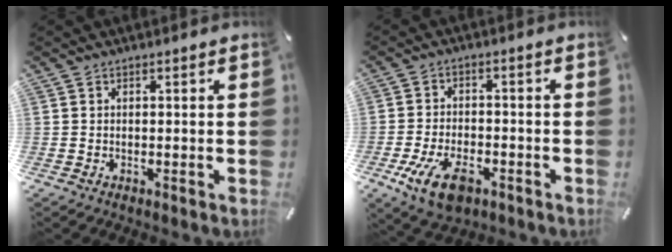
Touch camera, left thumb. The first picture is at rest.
{"total": 9.8, "force": [-4.7, 5.5, 6.7], "torque": [-0.136, 0.008, -0.085]}